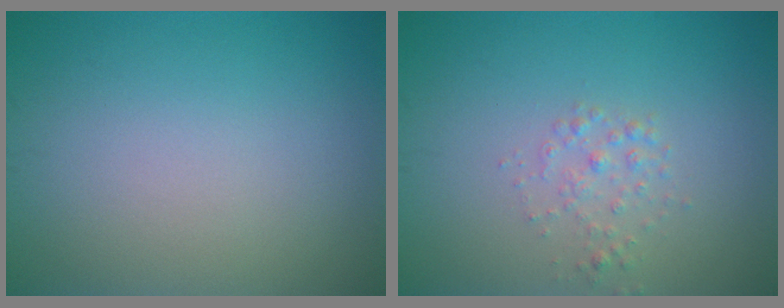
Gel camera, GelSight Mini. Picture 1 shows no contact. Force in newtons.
{"total": 1.4, "press": 1.4, "slide": 0.0}